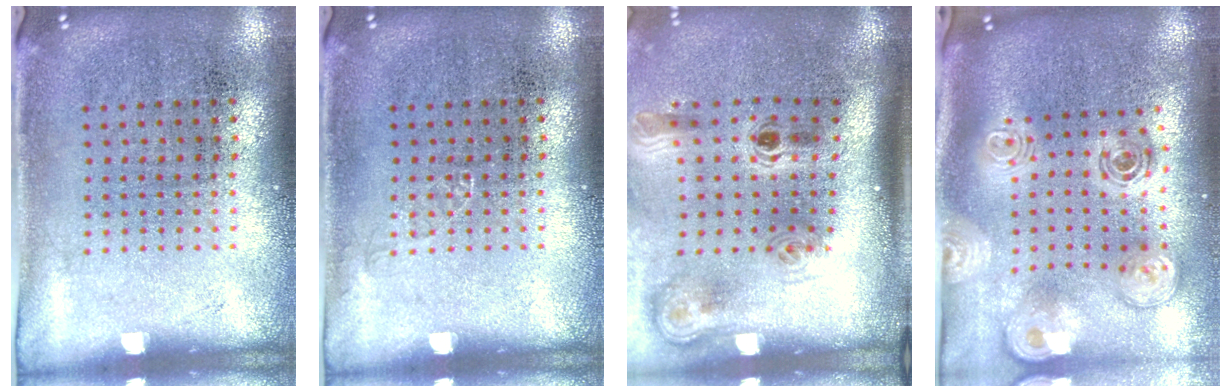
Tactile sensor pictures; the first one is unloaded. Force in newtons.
{"total": 0.6, "press": 0.6, "slide": 0.1}
{"total": 2.2, "press": 1.5, "slide": 1.7}
{"total": 2.9, "press": 2.1, "slide": 2.1}